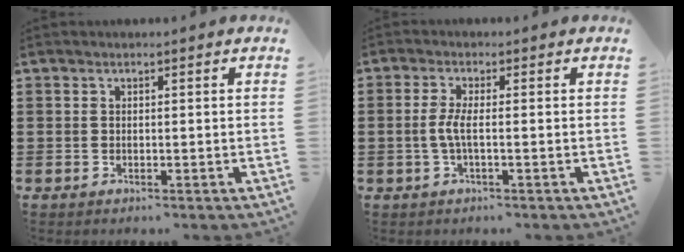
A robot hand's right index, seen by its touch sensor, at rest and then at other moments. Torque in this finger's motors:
{"motor_torque": [2.14, 0.00, 0.04, 0.00]}